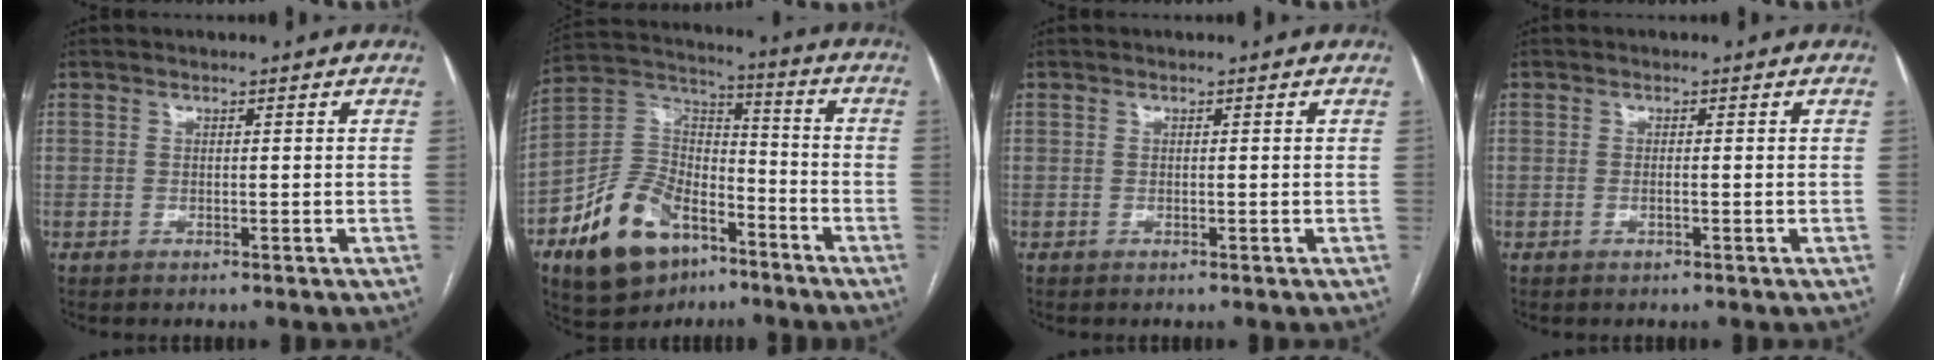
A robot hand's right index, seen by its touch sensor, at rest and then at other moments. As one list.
[{"total": 16.3, "force": [-9.3, 9.4, 9.6], "torque": [-0.191, 0.020, -0.161]}, {"total": 0.0}, {"total": 0.8, "force": [-0.4, 0.1, 0.8], "torque": [-0.016, 0.001, -0.005]}]